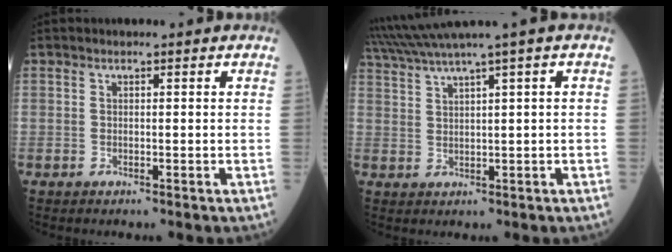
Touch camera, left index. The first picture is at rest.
{"total": 6.6, "force": [5.1, -1.9, 3.8], "torque": [-0.080, 0.019, 0.103]}